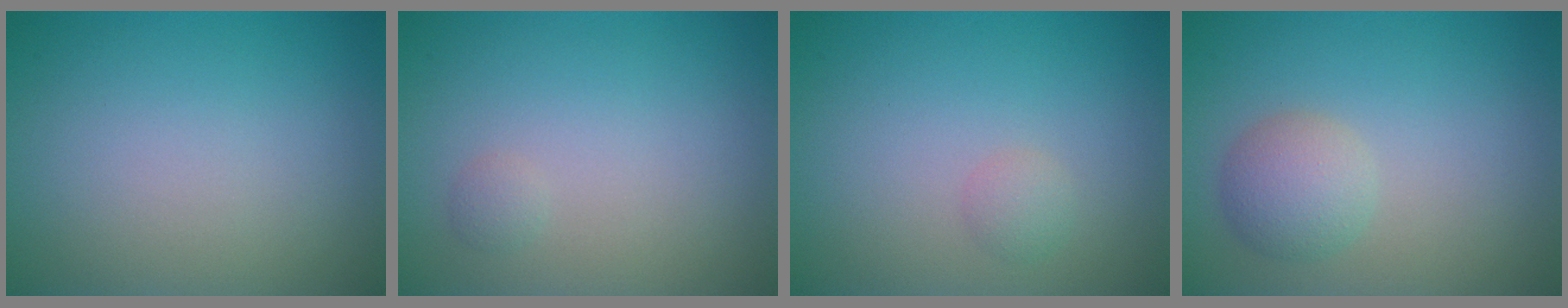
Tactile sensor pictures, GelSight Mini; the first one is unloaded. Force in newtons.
{"total": 0.6, "press": 0.6, "slide": 0.0}
{"total": 1.1, "press": 1.1, "slide": 0.0}
{"total": 2.8, "press": 2.8, "slide": 0.1}